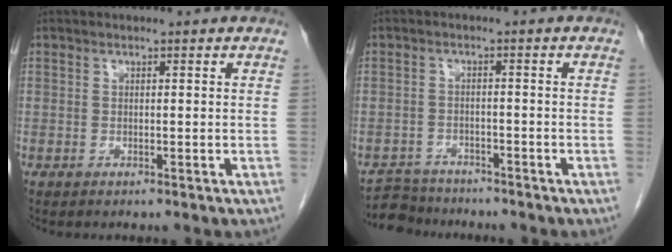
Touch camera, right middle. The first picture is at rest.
{"total": 4.8, "force": [-4.6, 1.4, -0.5], "torque": [0.013, -0.006, -0.080]}